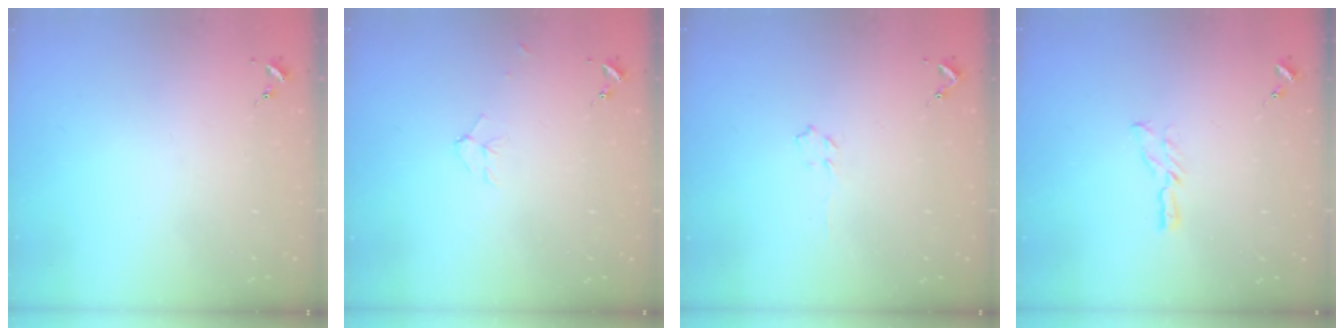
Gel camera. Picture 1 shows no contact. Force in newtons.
{"total": 5.5, "press": 5.5, "slide": 0.6}
{"total": 3.9, "press": 3.9, "slide": 0.6}
{"total": 6.2, "press": 6.2, "slide": 0.5}